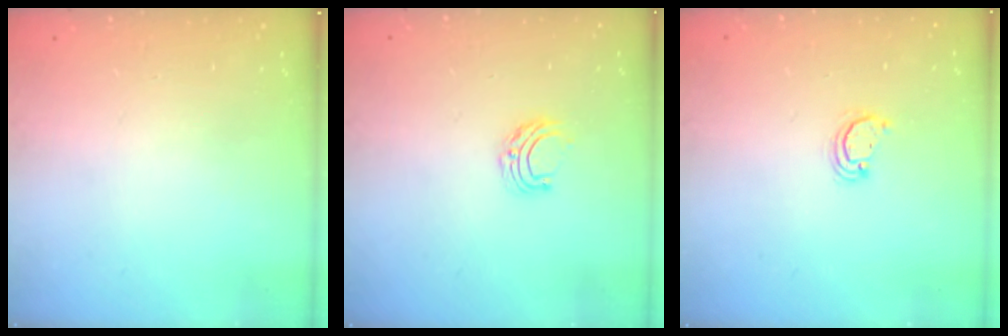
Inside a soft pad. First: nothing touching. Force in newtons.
{"total": 5.6, "press": 5.6, "slide": 0.5}
{"total": 2.2, "press": 2.2, "slide": 0.3}